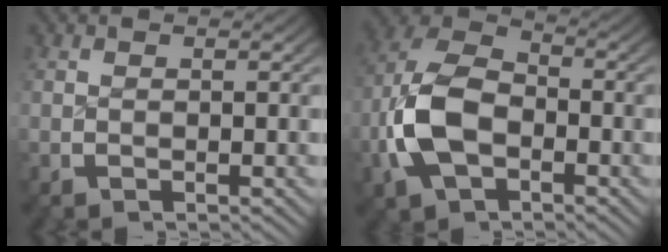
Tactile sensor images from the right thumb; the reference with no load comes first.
{"total": 9.6, "force": [-1.8, 6.8, 6.4], "torque": [-0.164, -0.026, -0.022]}